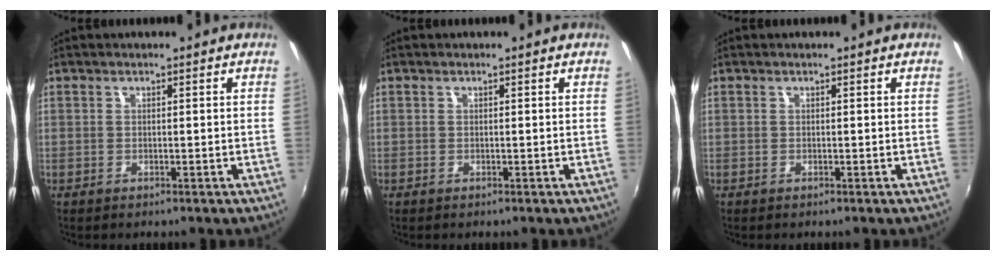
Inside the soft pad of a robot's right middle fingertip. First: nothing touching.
{"total": 0.0}
{"total": 0.0}